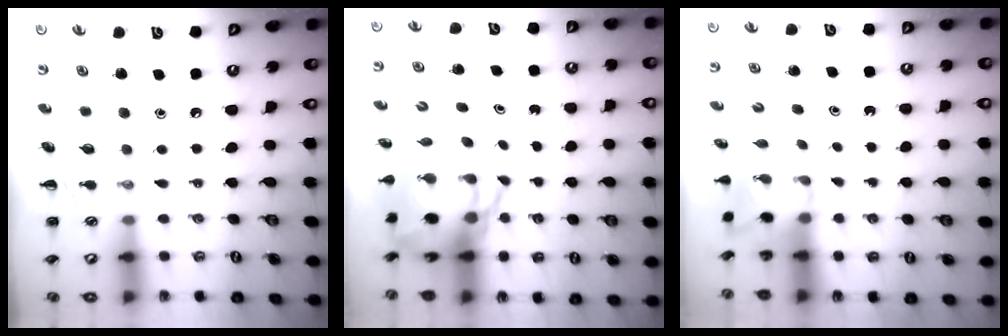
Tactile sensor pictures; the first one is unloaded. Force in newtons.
{"total": 6.3, "press": 6.1, "slide": 1.7}
{"total": 2.2, "press": 2.1, "slide": 0.6}